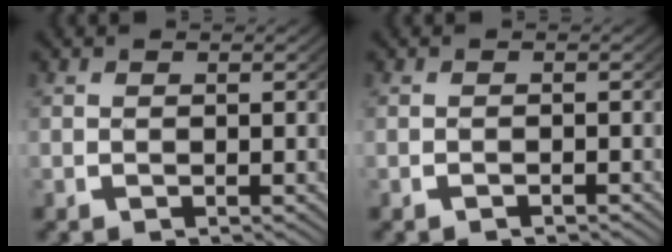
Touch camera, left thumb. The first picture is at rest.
{"total": 0.6, "force": [-0.6, 0.1, 0.1], "torque": [-0.002, 0.001, -0.012]}